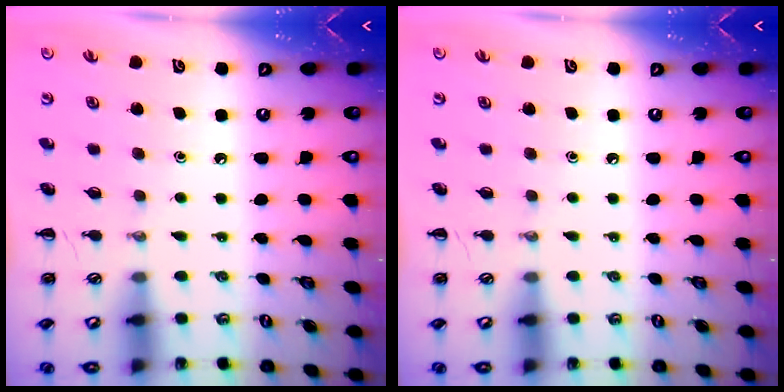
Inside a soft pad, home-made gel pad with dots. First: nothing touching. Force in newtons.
{"total": 0.0}